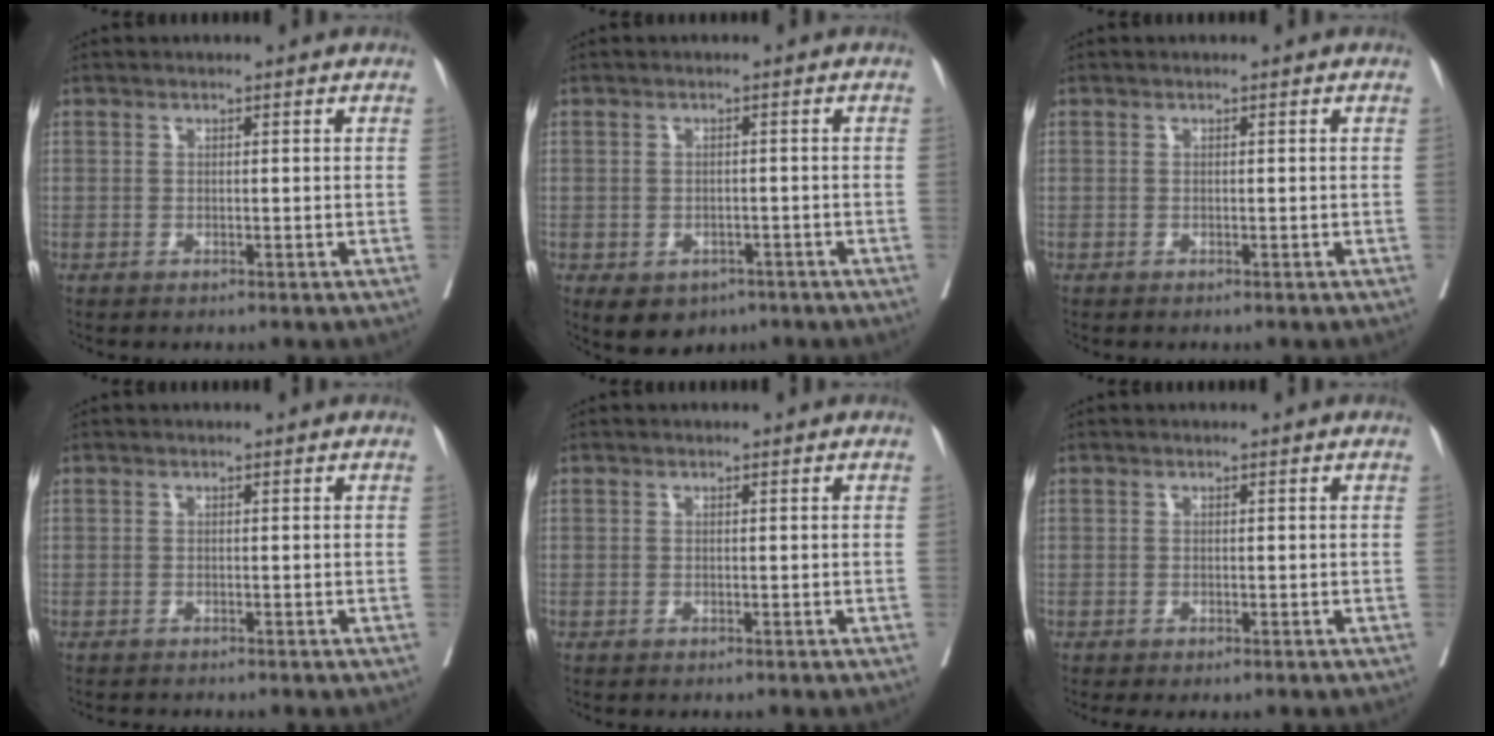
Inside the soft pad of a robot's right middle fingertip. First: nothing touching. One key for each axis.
{"total": 6.3, "fx": -3.8, "fy": 4.3, "fz": 2.5, "tx": -0.031, "ty": 0.002, "tz": -0.047}
{"total": 0.0}
{"total": 1.3, "fx": -1.3, "fy": 0.0, "fz": 0.2, "tx": -0.006, "ty": -0.003, "tz": -0.020}
{"total": 0.0}
{"total": 0.8, "fx": -0.6, "fy": 0.2, "fz": 0.4, "tx": -0.004, "ty": -0.003, "tz": -0.010}